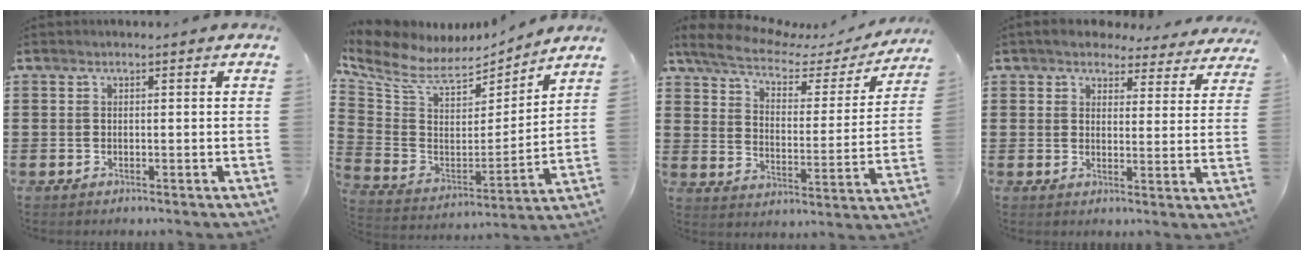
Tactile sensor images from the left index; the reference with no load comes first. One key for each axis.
{"total": 8.2, "fx": 6.6, "fy": 3.6, "fz": 3.5, "tx": -0.104, "ty": -0.043, "tz": 0.115}
{"total": 6.2, "fx": 5.0, "fy": 2.2, "fz": 2.9, "tx": -0.082, "ty": -0.022, "tz": 0.083}
{"total": 4.7, "fx": 4.5, "fy": 1.1, "fz": 0.9, "tx": -0.038, "ty": -0.016, "tz": 0.081}